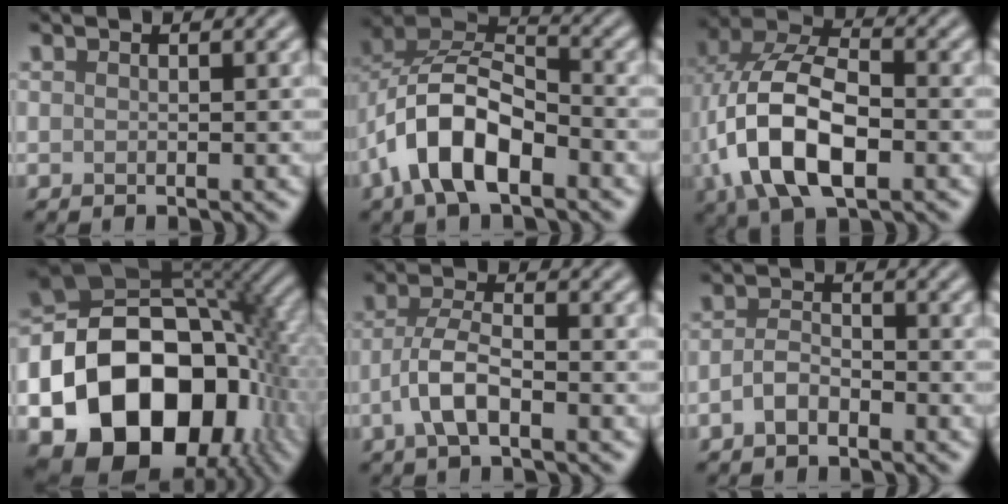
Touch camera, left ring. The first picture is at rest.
{"total": 8.8, "force": [-3.7, 4.4, 6.6], "torque": [-0.125, 0.015, -0.080]}
{"total": 11.0, "force": [-2.5, 6.0, 8.9], "torque": [-0.187, 0.002, -0.057]}
{"total": 21.4, "force": [-6.8, 15.3, 13.3], "torque": [-0.245, -0.031, -0.104]}
{"total": 3.9, "force": [-1.6, 1.4, 3.3], "torque": [-0.069, 0.005, -0.039]}
{"total": 2.2, "force": [-1.2, 1.2, 1.4], "torque": [-0.030, 0.004, -0.029]}